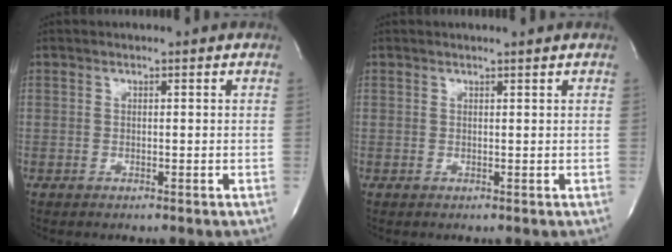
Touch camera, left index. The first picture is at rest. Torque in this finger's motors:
{"motor_torque": [0.14, -0.18, -0.07, 0.00]}